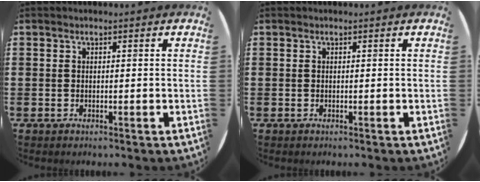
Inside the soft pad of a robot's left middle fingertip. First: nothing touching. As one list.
[{"total": 0.0}]